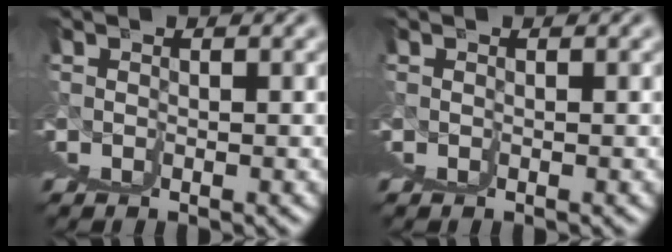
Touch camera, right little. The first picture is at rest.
{"total": 0.0}